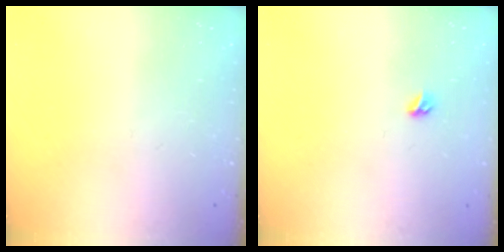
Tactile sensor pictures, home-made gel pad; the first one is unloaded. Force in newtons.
{"total": 3.4, "press": 3.3, "slide": 0.8}